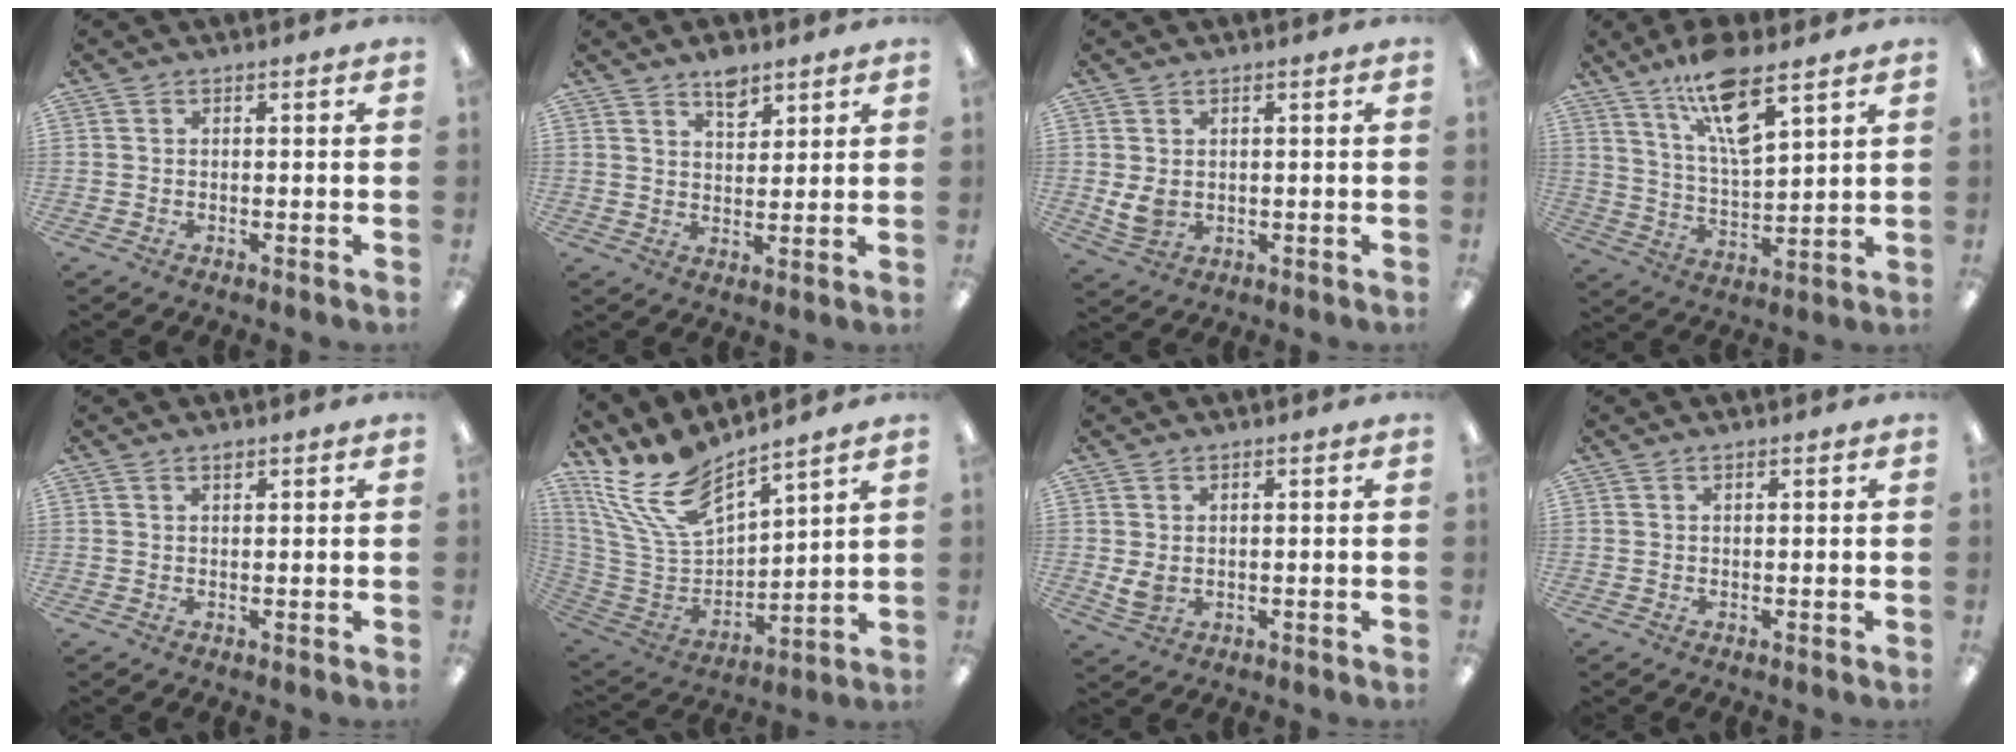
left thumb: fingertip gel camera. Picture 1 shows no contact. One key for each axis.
{"total": 5.8, "fx": 4.4, "fy": 2.8, "fz": 2.6, "tx": -0.029, "ty": -0.026, "tz": 0.076}
{"total": 4.2, "fx": 1.0, "fy": 3.0, "fz": 2.8, "tx": -0.051, "ty": -0.008, "tz": 0.015}
{"total": 14.4, "fx": 9.7, "fy": 4.2, "fz": 9.8, "tx": -0.169, "ty": -0.043, "tz": 0.164}
{"total": 1.1, "fx": 1.0, "fy": 0.3, "fz": 0.4, "tx": -0.010, "ty": 0.000, "tz": 0.019}
{"total": 16.7, "fx": 12.6, "fy": 6.6, "fz": 8.7, "tx": -0.212, "ty": -0.091, "tz": 0.229}
{"total": 3.4, "fx": 0.8, "fy": 2.2, "fz": 2.4, "tx": -0.038, "ty": -0.007, "tz": 0.013}
{"total": 0.6, "fx": 0.5, "fy": 0.1, "fz": 0.3, "tx": -0.007, "ty": 0.001, "tz": 0.009}